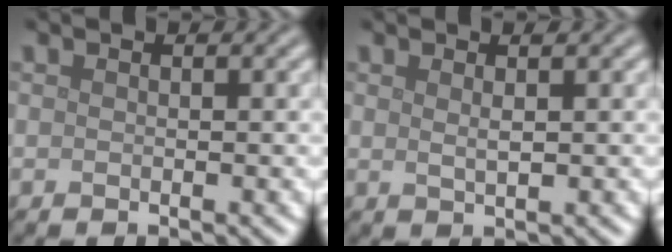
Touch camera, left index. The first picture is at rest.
{"total": 1.2, "force": [0.6, 0.3, 1.0], "torque": [-0.017, -0.001, 0.009]}